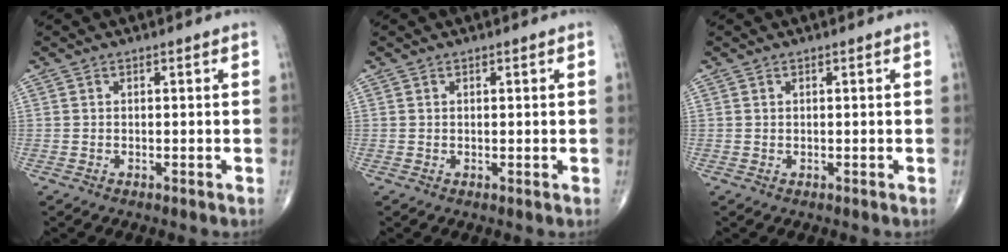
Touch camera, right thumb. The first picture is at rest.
{"total": 0.0}
{"total": 0.0}